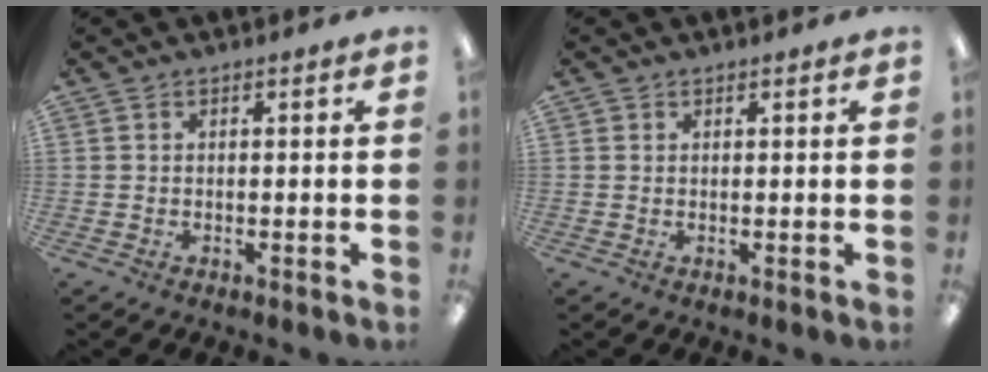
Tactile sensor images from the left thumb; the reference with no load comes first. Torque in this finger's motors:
{"motor_torque": [-0.09, 0.14, -0.25, 0.08, 0.00]}